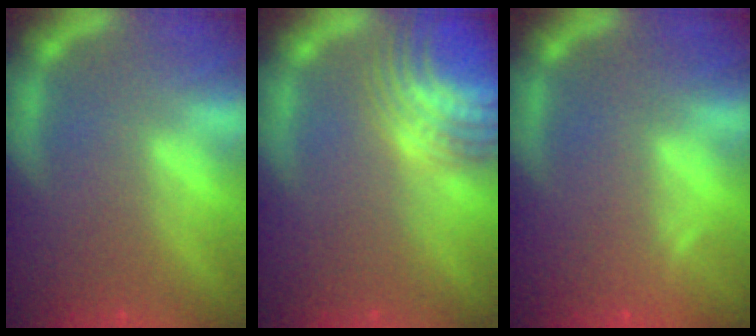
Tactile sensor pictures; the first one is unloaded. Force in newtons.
{"total": 9.1}
{"total": 0.9}